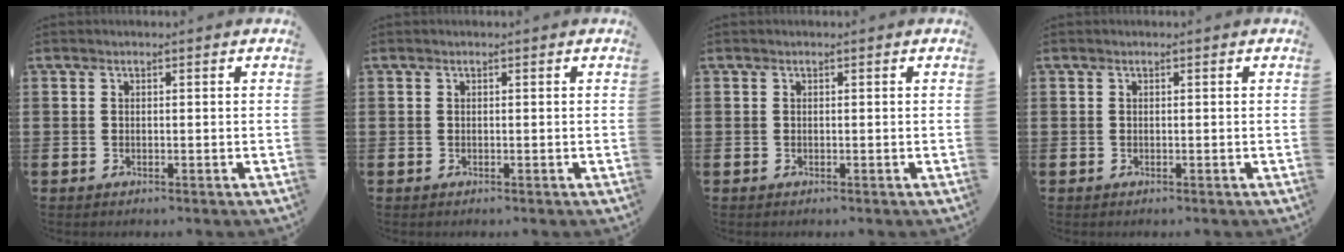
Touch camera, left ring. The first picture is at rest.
{"total": 0.0}
{"total": 0.0}
{"total": 0.0}